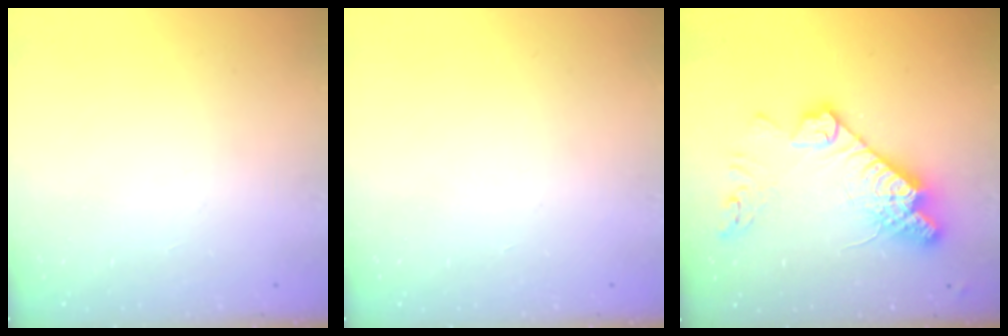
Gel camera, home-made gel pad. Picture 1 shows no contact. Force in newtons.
{"total": 0.0}
{"total": 19.0, "press": 18.9, "slide": 1.6}